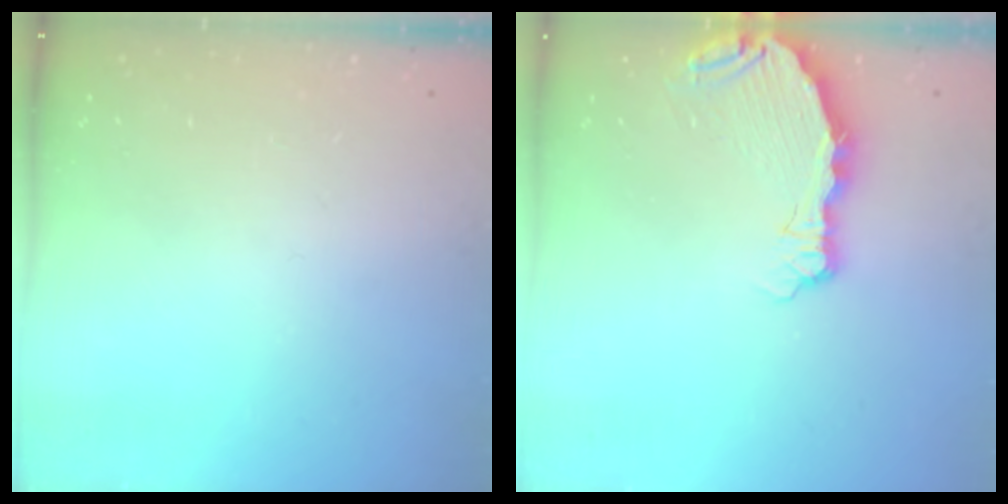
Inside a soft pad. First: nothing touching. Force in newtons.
{"total": 7.3, "press": 6.0, "slide": 4.2}